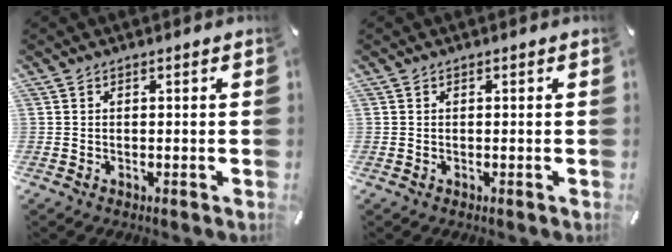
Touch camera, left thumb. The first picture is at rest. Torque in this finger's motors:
{"motor_torque": [0.00, 0.00, -0.01, 0.01, 0.00]}